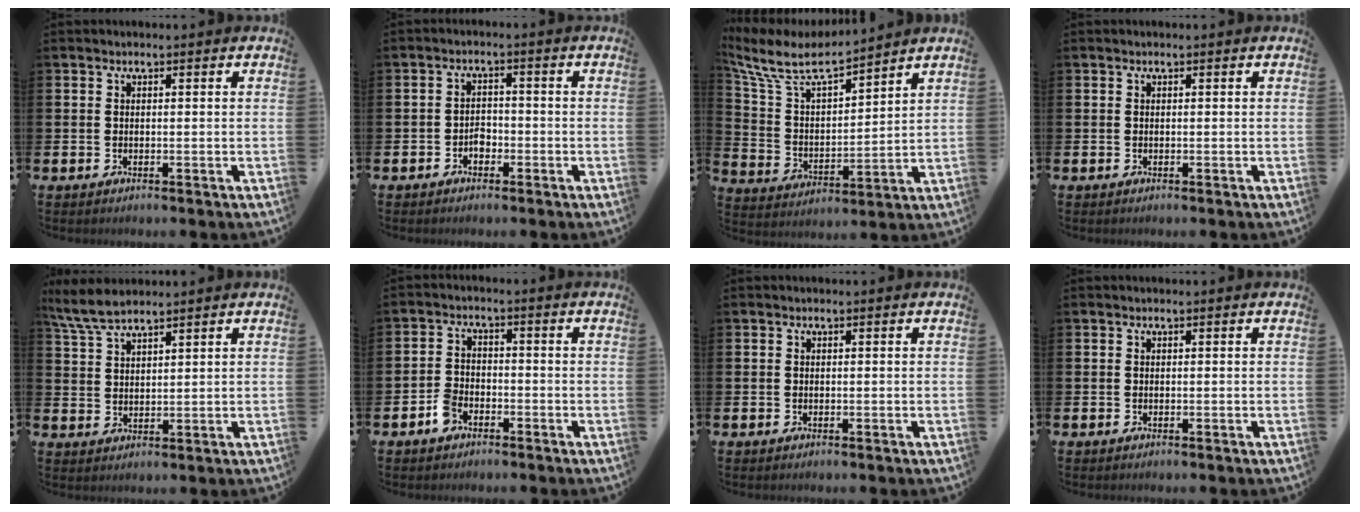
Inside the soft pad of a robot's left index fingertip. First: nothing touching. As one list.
[{"total": 2.0, "force": [-1.3, 1.3, 0.7], "torque": [-0.014, 0.003, -0.029]}, {"total": 7.7, "force": [7.0, 1.8, 2.9], "torque": [-0.095, -0.047, 0.120]}, {"total": 0.0}, {"total": 5.3, "force": [4.9, 0.8, 1.9], "torque": [-0.056, -0.013, 0.091]}, {"total": 3.0, "force": [-2.2, 1.7, 1.2], "torque": [-0.028, 0.010, -0.042]}, {"total": 0.0}, {"total": 0.0}]